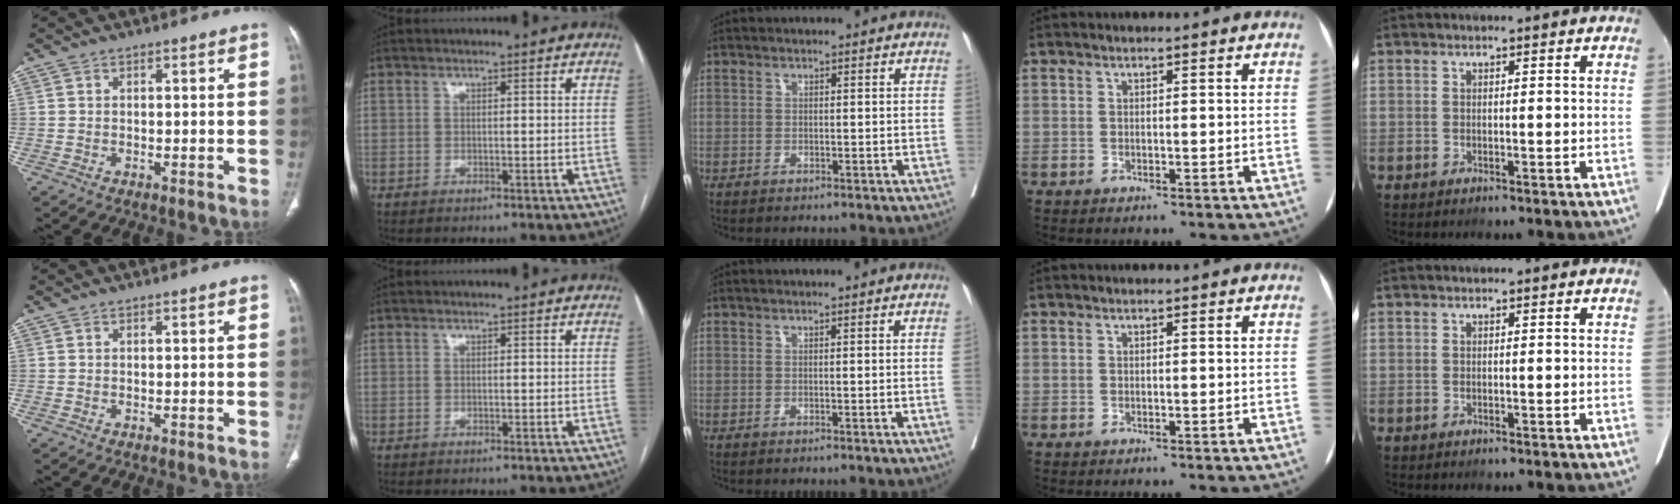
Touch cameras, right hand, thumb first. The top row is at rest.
{"middle": {"total": 1.0, "force": [-0.1, -0.4, 0.9], "torque": [-0.012, -0.001, -0.001]}}